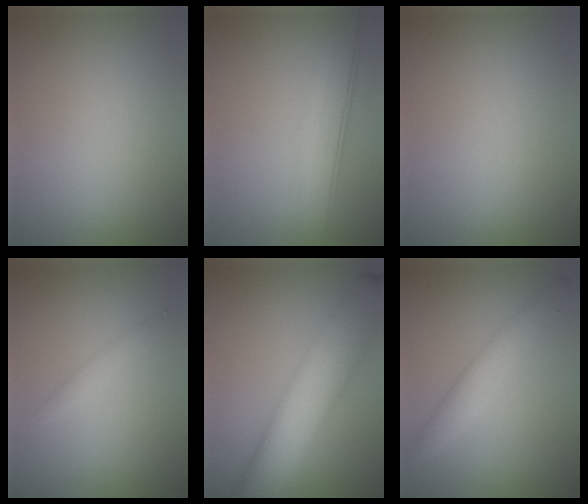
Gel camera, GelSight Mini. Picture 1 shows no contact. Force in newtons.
{"total": 4.1, "press": 4.1, "slide": 0.3}
{"total": 0.0}
{"total": 1.2, "press": 1.2, "slide": 0.1}
{"total": 9.9, "press": 9.9, "slide": 0.2}
{"total": 2.6, "press": 2.6, "slide": 0.0}